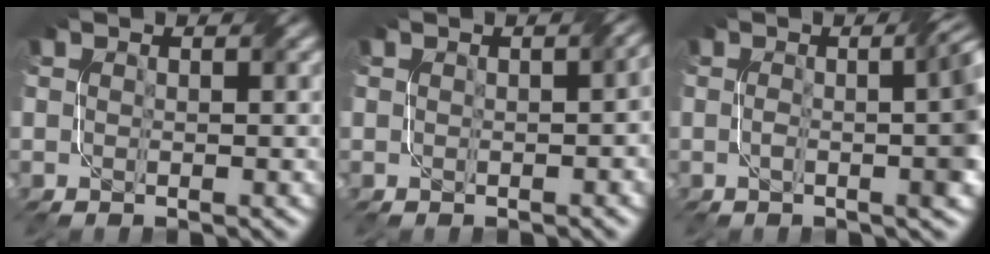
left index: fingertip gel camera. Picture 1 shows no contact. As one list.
[{"total": 1.6, "force": [0.0, 0.5, 1.5], "torque": [-0.019, 0.005, 0.000]}, {"total": 6.6, "force": [-0.1, 2.2, 6.2], "torque": [-0.056, 0.011, -0.005]}]